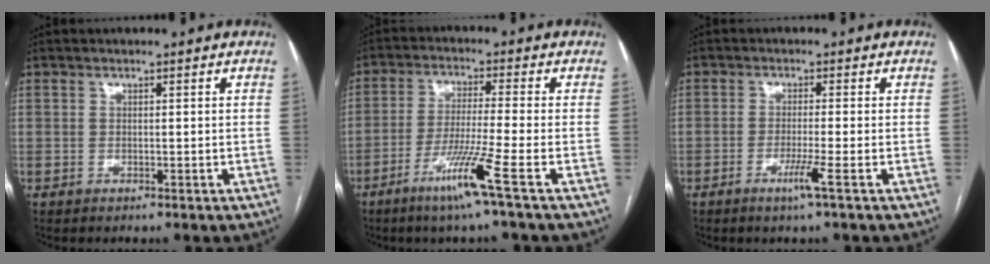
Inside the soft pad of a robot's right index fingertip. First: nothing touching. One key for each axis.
{"total": 8.6, "fx": -4.5, "fy": -1.9, "fz": 7.1, "tx": -0.132, "ty": -0.025, "tz": -0.091}
{"total": 3.2, "fx": -1.5, "fy": -0.9, "fz": 2.7, "tx": -0.055, "ty": -0.009, "tz": -0.033}